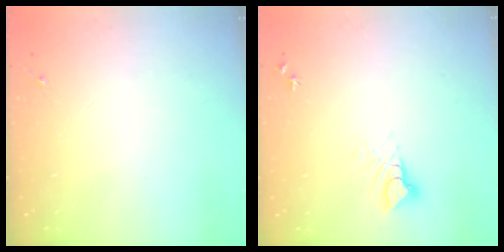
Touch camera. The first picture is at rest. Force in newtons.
{"total": 4.0, "press": 3.9, "slide": 0.4}